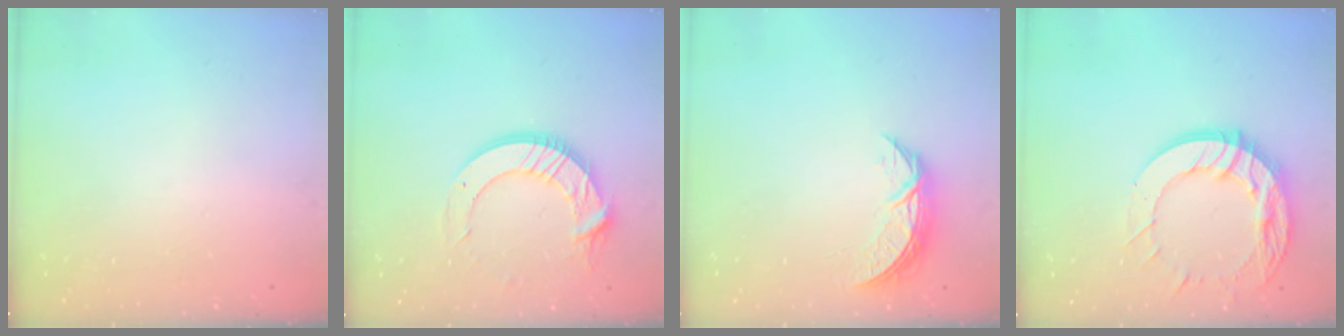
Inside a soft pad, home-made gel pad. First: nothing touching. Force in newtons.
{"total": 14.7, "press": 14.7, "slide": 1.6}
{"total": 7.1, "press": 7.1, "slide": 0.5}
{"total": 15.9, "press": 15.8, "slide": 1.5}